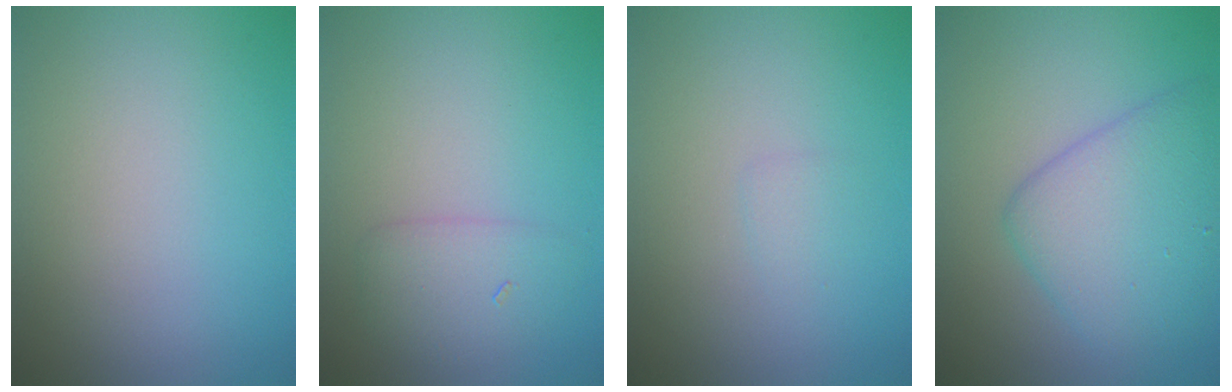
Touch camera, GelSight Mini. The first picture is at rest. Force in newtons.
{"total": 2.1, "press": 2.1, "slide": 0.1}
{"total": 0.8, "press": 0.8, "slide": 0.0}
{"total": 5.9, "press": 5.9, "slide": 0.3}